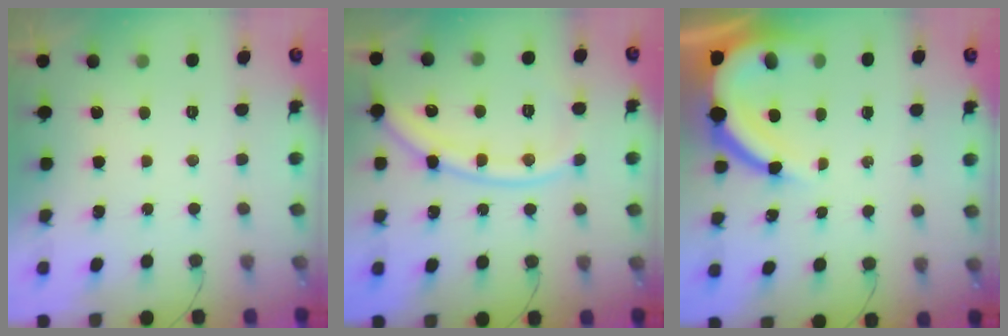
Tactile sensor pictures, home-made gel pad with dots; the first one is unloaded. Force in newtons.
{"total": 13.0, "press": 12.9, "slide": 1.6}
{"total": 10.3, "press": 10.2, "slide": 1.2}